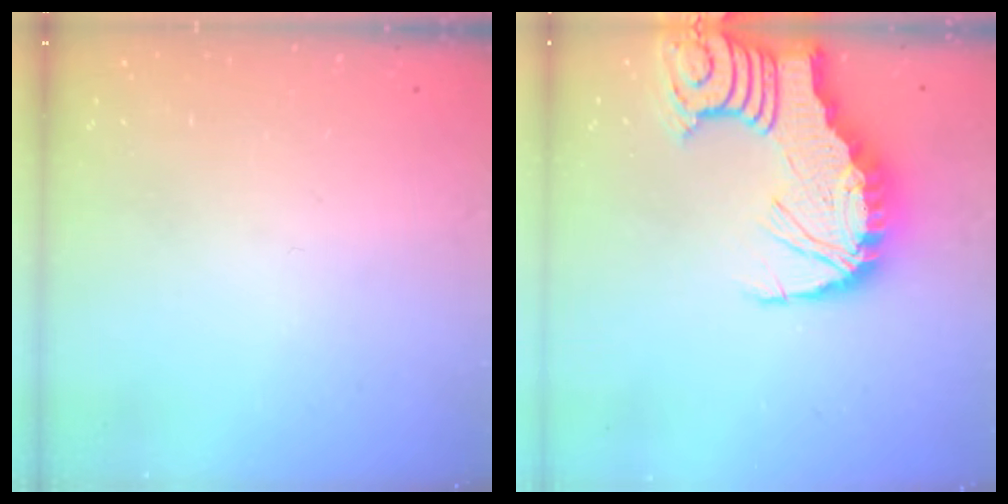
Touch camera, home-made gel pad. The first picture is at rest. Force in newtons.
{"total": 8.1, "press": 8.0, "slide": 0.8}